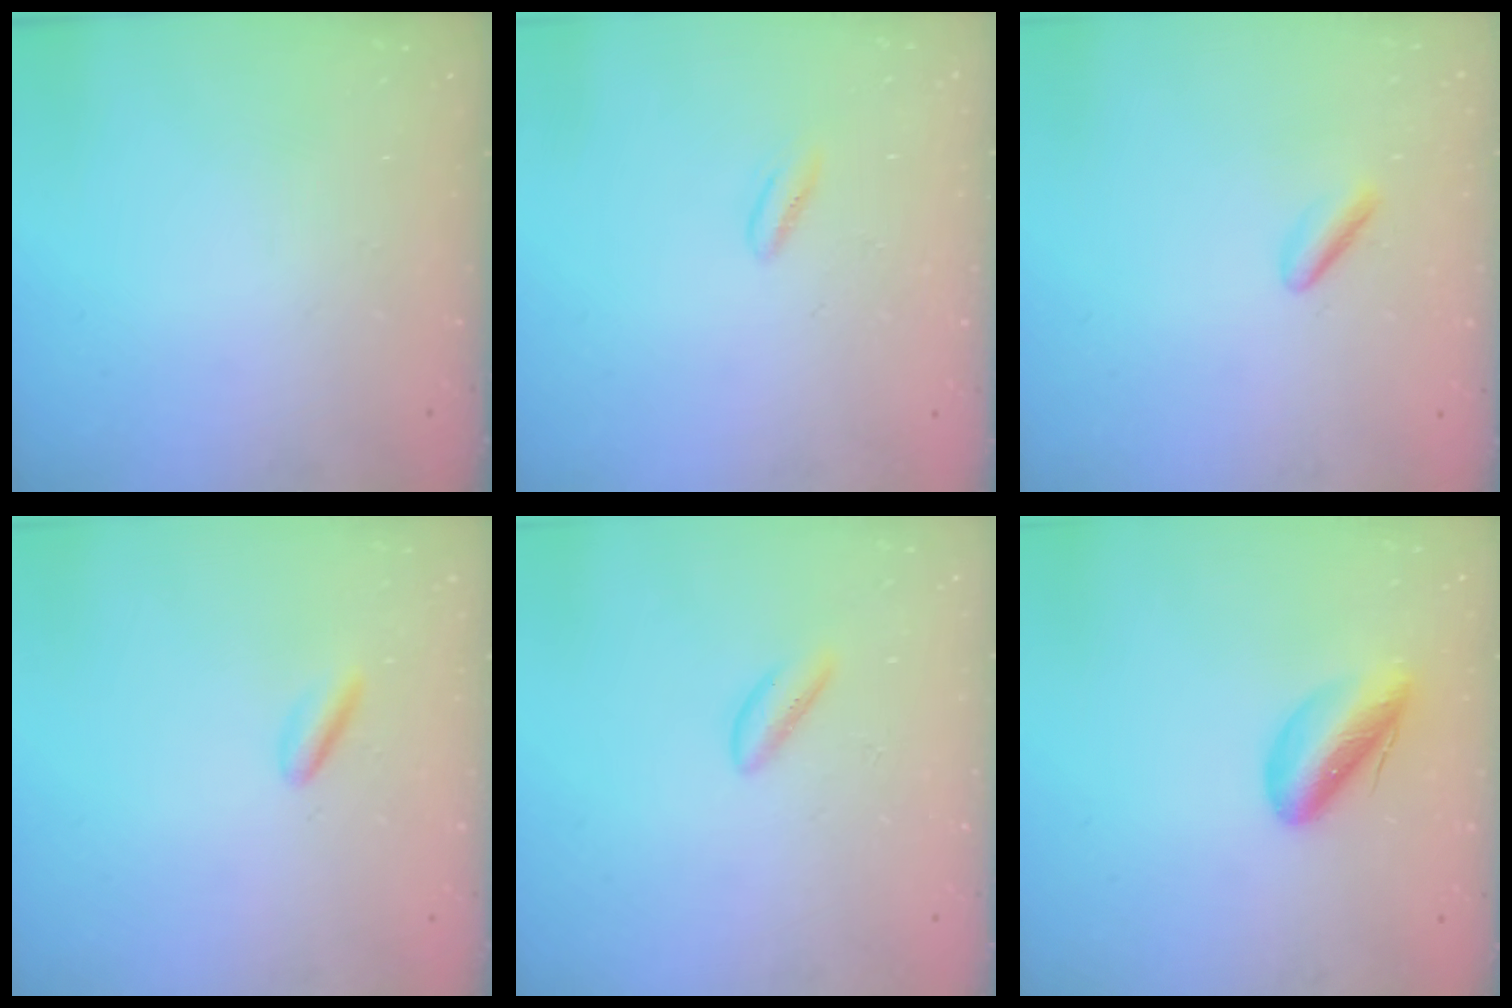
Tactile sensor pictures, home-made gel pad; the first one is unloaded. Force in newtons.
{"total": 2.9, "press": 2.7, "slide": 1.1}
{"total": 2.0, "press": 1.9, "slide": 0.6}
{"total": 2.2, "press": 2.2, "slide": 0.3}
{"total": 1.7, "press": 1.6, "slide": 0.6}
{"total": 7.2, "press": 7.1, "slide": 1.1}